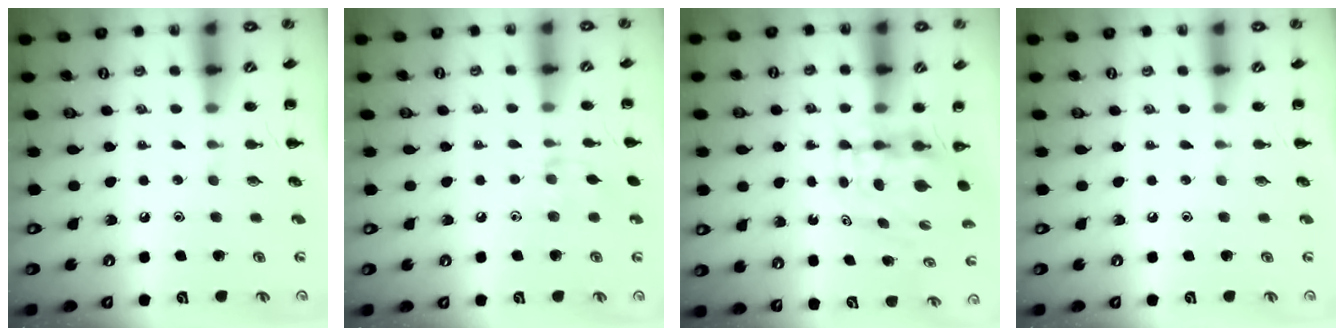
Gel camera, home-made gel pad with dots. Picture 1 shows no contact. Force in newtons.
{"total": 6.0, "press": 5.8, "slide": 1.7}
{"total": 5.3, "press": 5.3, "slide": 0.7}
{"total": 0.0}